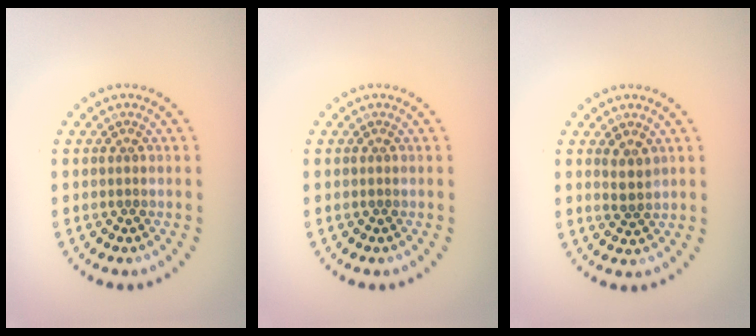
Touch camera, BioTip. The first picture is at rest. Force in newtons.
{"total": 0.0}
{"total": 1.6, "press": 1.3, "slide": 1.0}